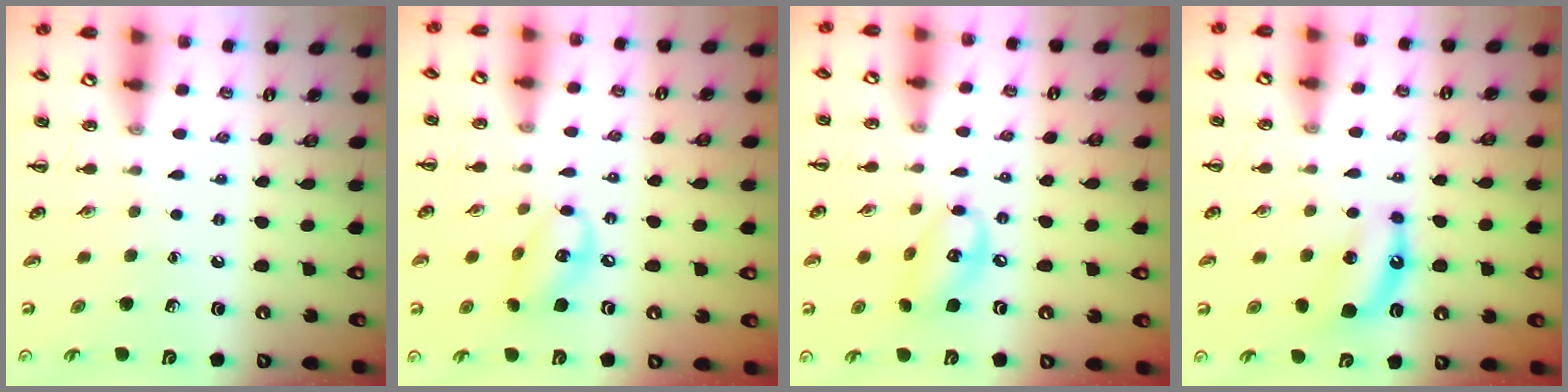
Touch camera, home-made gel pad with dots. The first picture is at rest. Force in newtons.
{"total": 10.2, "press": 10.0, "slide": 1.8}
{"total": 10.7, "press": 10.5, "slide": 2.1}
{"total": 6.9, "press": 6.9, "slide": 1.0}